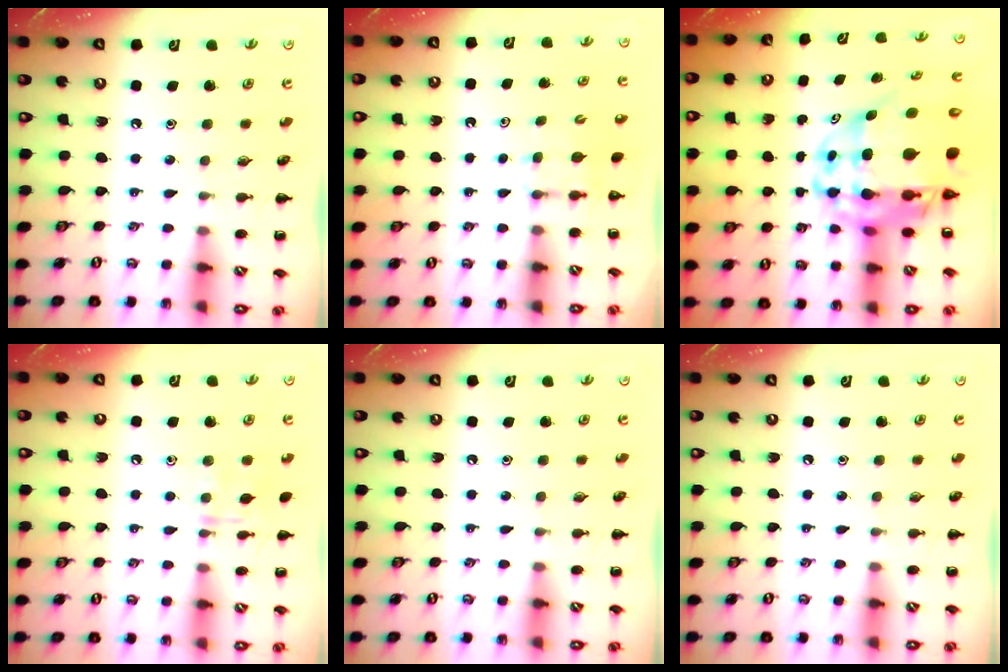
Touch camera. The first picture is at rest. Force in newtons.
{"total": 2.7, "press": 2.5, "slide": 1.1}
{"total": 15.8, "press": 15.1, "slide": 4.7}
{"total": 7.4, "press": 7.3, "slide": 0.8}
{"total": 0.0}
{"total": 0.0}